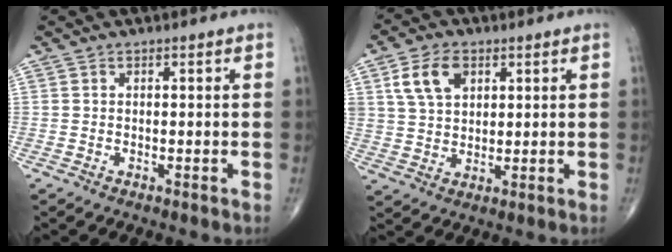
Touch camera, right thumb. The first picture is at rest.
{"total": 8.5, "force": [3.5, 5.6, 5.3], "torque": [-0.085, -0.006, 0.069]}